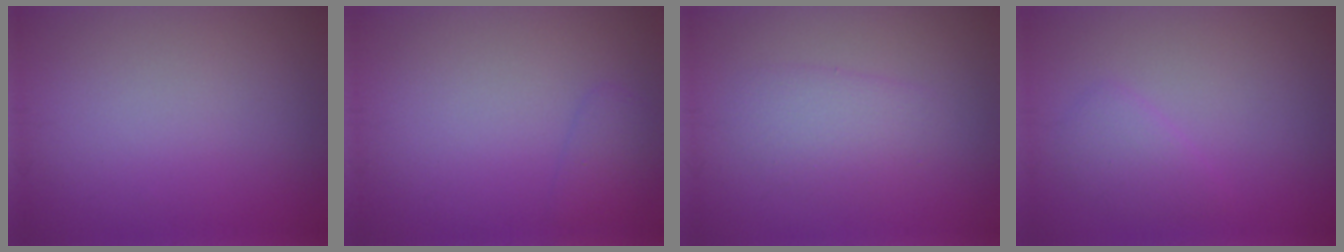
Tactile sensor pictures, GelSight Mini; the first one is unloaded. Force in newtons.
{"total": 1.3, "press": 1.3, "slide": 0.2}
{"total": 2.6, "press": 2.6, "slide": 0.2}
{"total": 1.8, "press": 1.8, "slide": 0.1}